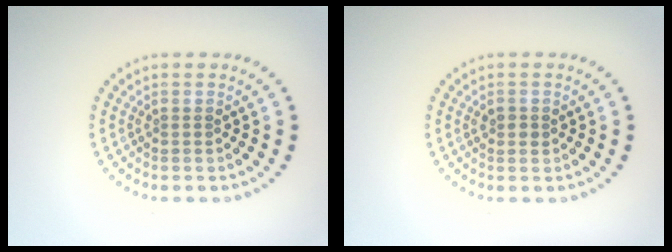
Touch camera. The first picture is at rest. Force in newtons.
{"total": 1.0, "press": 1.0, "slide": 0.1}